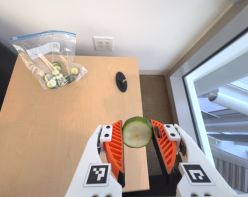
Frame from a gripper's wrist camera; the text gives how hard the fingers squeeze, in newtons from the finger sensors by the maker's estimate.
{"total": 9.0, "left": 9.1, "right": 8.8}